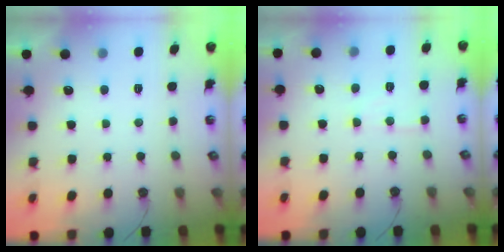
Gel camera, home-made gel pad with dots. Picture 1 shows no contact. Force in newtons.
{"total": 6.7, "press": 6.7, "slide": 0.7}